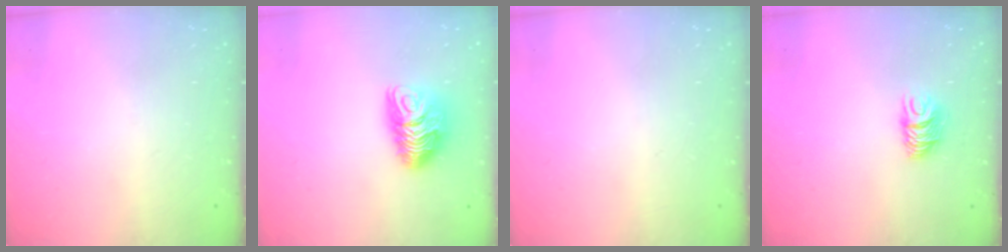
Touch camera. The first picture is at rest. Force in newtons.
{"total": 9.5, "press": 9.5, "slide": 0.3}
{"total": 0.0}
{"total": 6.1, "press": 6.1, "slide": 0.6}